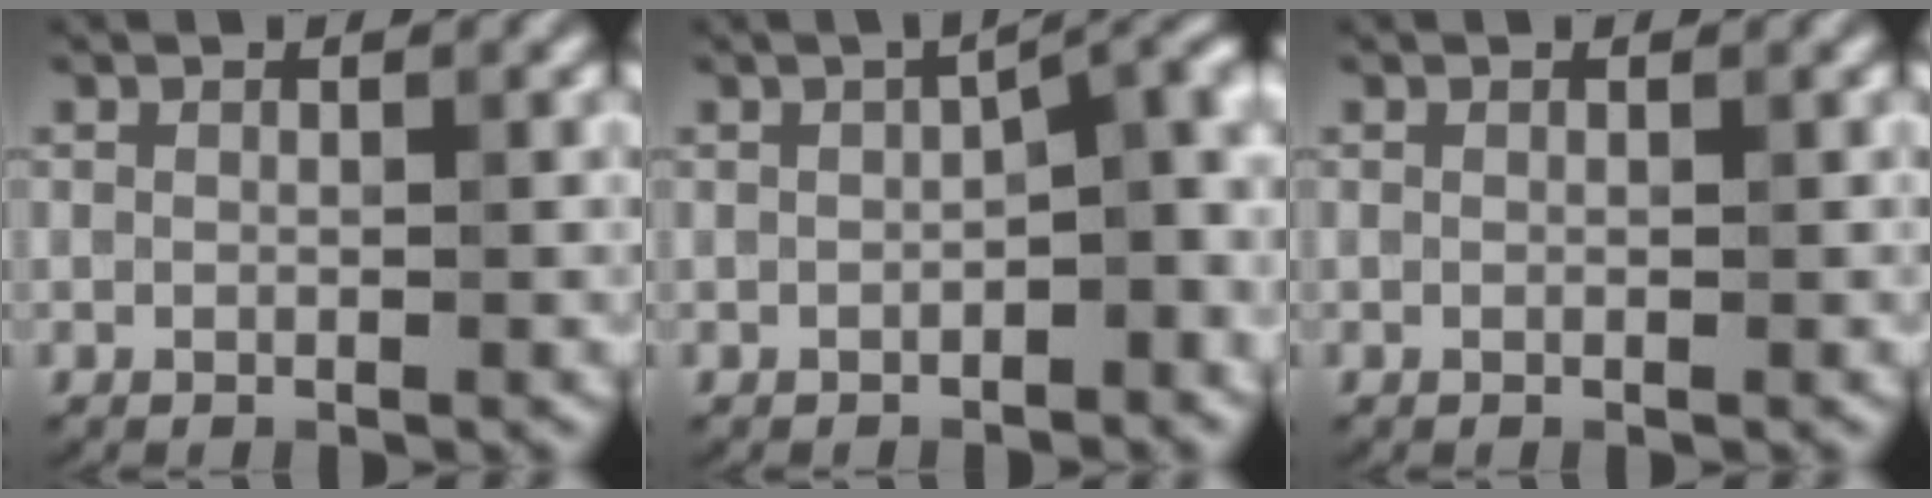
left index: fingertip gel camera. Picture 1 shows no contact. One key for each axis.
{"total": 4.3, "fx": -0.8, "fy": 1.7, "fz": 3.9, "tx": -0.039, "ty": 0.011, "tz": -0.015}
{"total": 0.0}